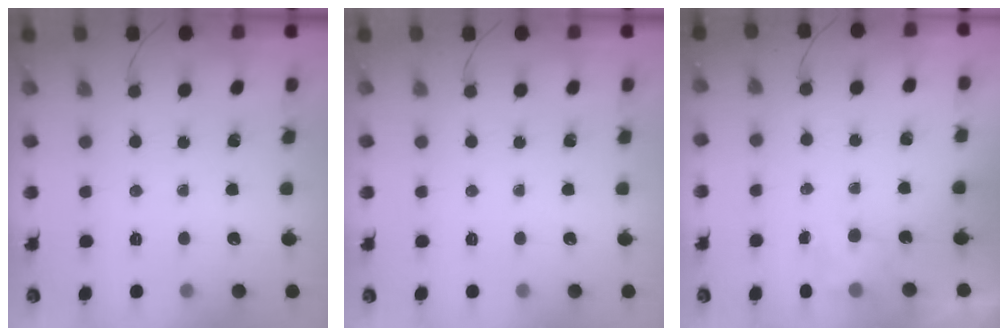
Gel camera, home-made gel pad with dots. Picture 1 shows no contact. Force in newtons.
{"total": 0.0}
{"total": 4.1, "press": 4.0, "slide": 0.6}